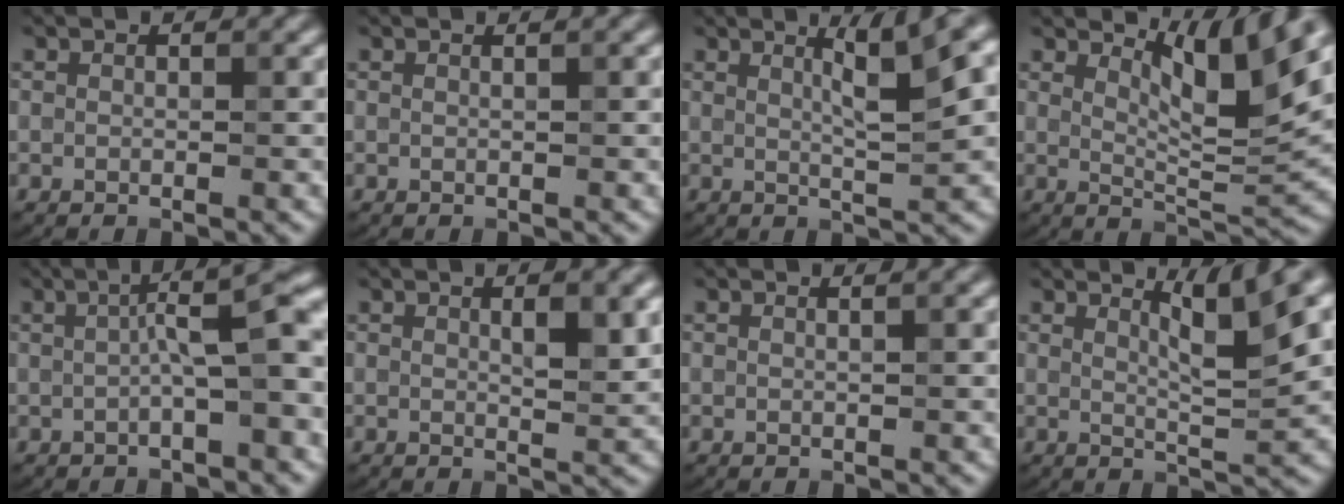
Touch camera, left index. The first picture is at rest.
{"total": 0.8, "force": [0.4, 0.3, 0.6], "torque": [-0.002, -0.001, -0.003]}
{"total": 5.4, "force": [2.2, 0.9, 4.8], "torque": [-0.064, 0.006, 0.033]}
{"total": 6.2, "force": [3.5, 1.2, 4.9], "torque": [-0.082, -0.007, 0.061]}
{"total": 5.3, "force": [0.2, 0.8, 5.3], "torque": [-0.078, 0.020, -0.006]}
{"total": 3.3, "force": [1.2, 0.8, 3.0], "torque": [-0.038, 0.001, 0.019]}
{"total": 1.1, "force": [0.5, 0.5, 0.9], "torque": [-0.005, 0.000, -0.005]}
{"total": 5.5, "force": [2.9, 0.8, 4.6], "torque": [-0.066, 0.003, 0.049]}